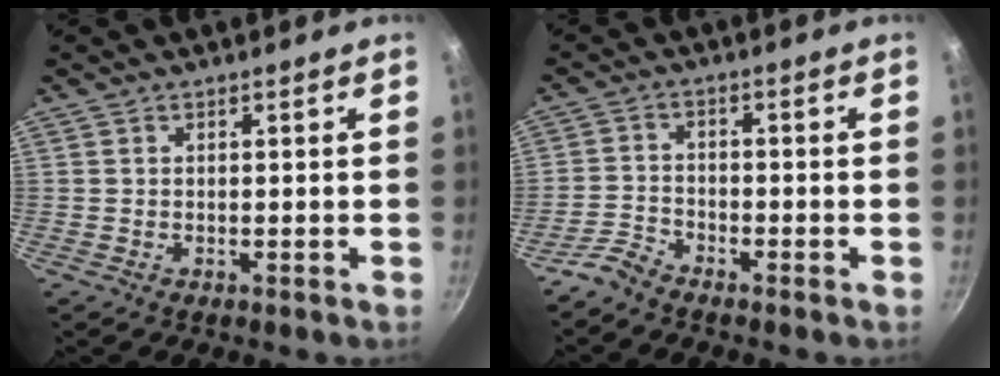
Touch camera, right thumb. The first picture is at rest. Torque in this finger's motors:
{"motor_torque": [0.04, -0.01, -0.32, -0.21, -0.01]}